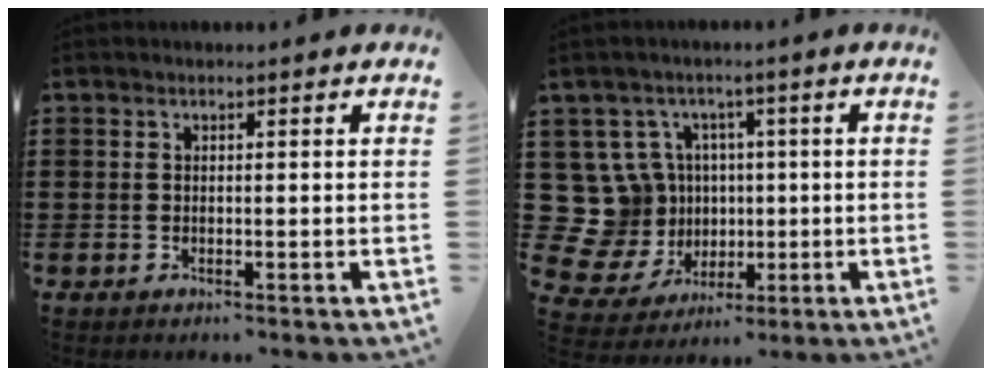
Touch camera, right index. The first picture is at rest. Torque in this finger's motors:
{"motor_torque": [-0.84, 1.21, -0.04, -0.07]}